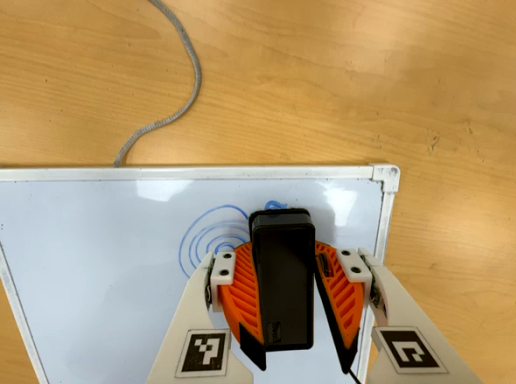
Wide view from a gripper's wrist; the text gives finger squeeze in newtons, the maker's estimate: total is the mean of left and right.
{"total": 16.2, "left": 18.4, "right": 14.1}